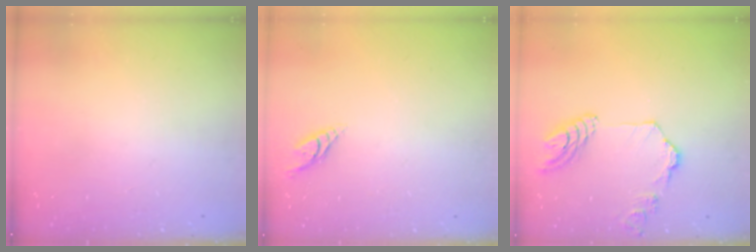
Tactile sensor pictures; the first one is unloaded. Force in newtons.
{"total": 5.5, "press": 5.5, "slide": 0.3}
{"total": 12.4, "press": 12.3, "slide": 1.5}